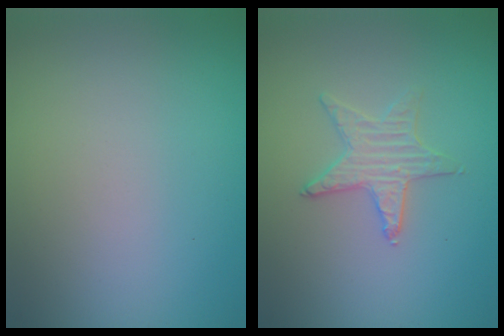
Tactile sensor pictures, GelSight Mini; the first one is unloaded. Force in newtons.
{"total": 1.6, "press": 1.6, "slide": 0.2}